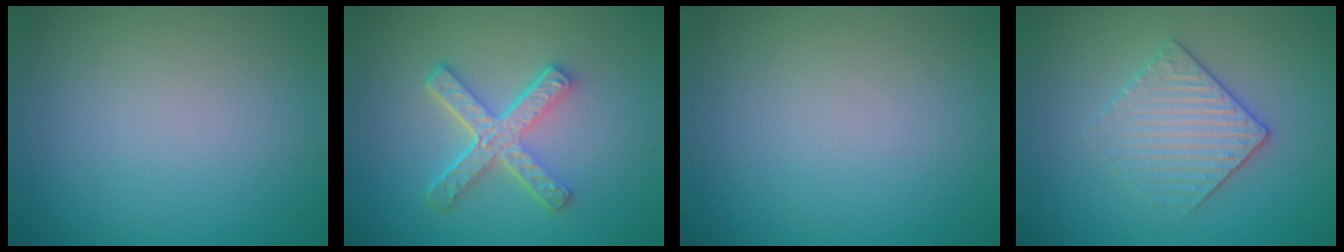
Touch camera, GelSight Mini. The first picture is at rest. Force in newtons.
{"total": 5.1, "press": 3.6, "slide": 3.5}
{"total": 0.0}
{"total": 3.4, "press": 3.2, "slide": 1.3}